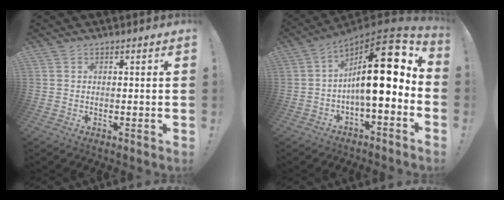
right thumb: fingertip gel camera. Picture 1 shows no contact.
{"total": 20.3, "force": [2.9, 6.2, 19.1], "torque": [-0.302, -0.016, 0.045]}